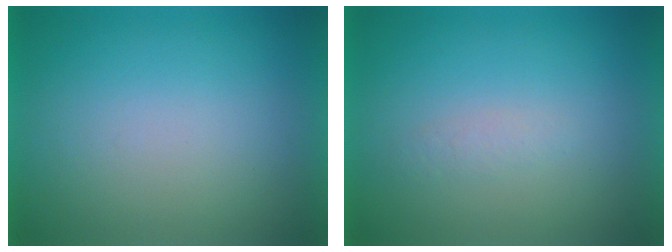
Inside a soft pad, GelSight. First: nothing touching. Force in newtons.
{"total": 1.3}